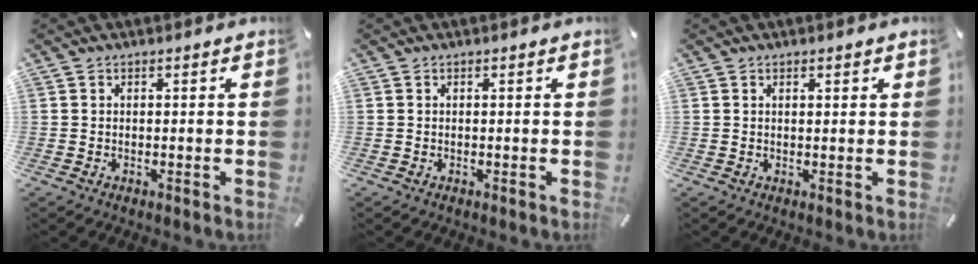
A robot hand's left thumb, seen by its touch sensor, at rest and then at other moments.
{"total": 0.0}
{"total": 0.9, "force": [0.6, 0.3, 0.6], "torque": [-0.011, 0.000, 0.011]}